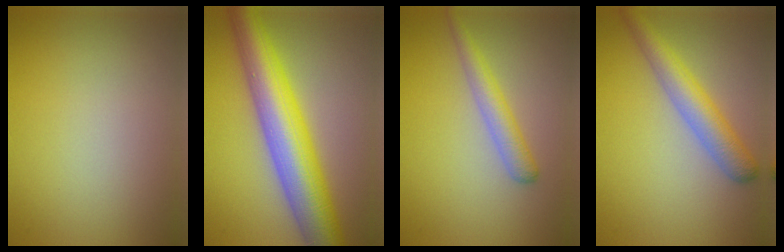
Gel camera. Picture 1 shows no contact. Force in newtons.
{"total": 10.2, "press": 10.2, "slide": 0.3}
{"total": 2.7, "press": 2.7, "slide": 0.0}
{"total": 4.3, "press": 4.3, "slide": 0.1}